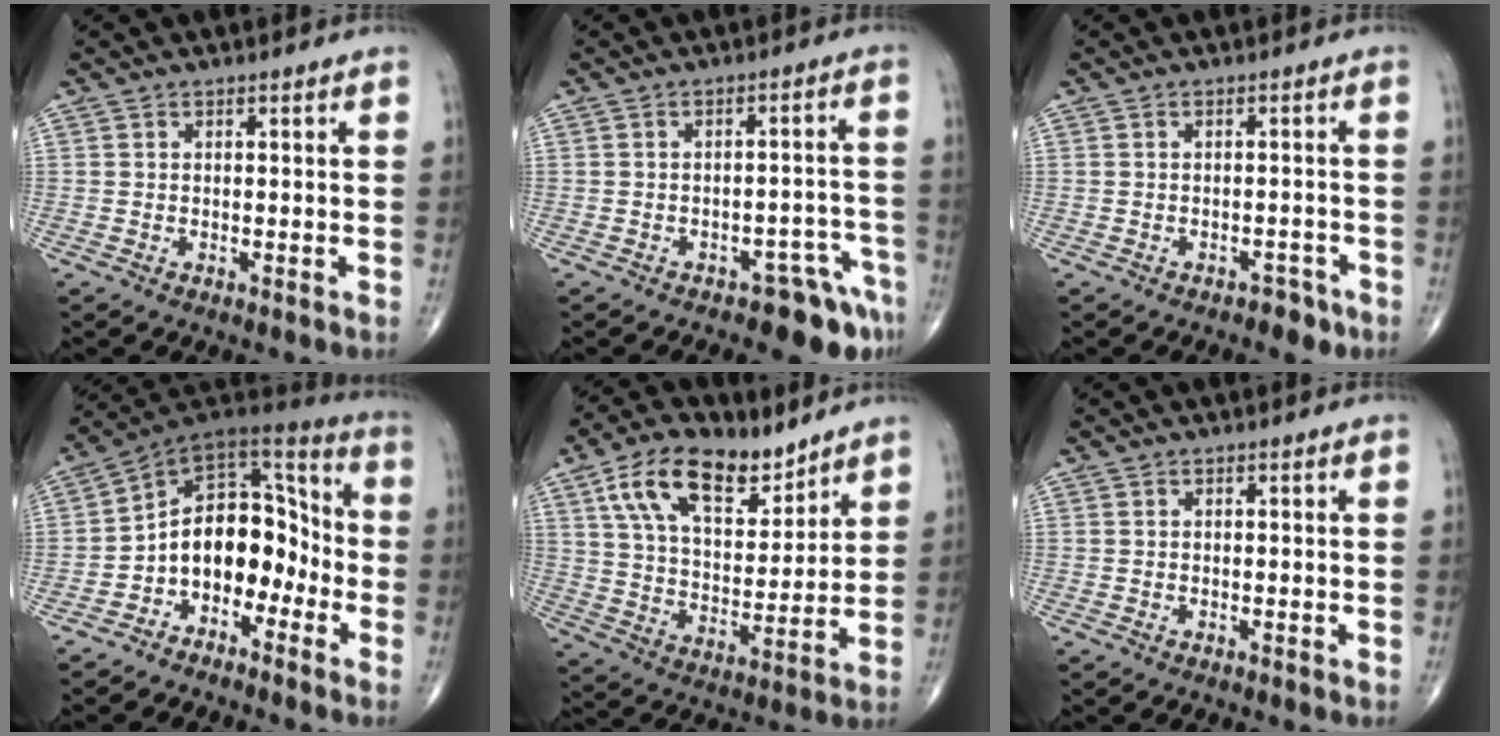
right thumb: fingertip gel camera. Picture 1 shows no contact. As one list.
[{"total": 8.2, "force": [-5.8, 3.3, 4.7], "torque": [-0.032, 0.051, -0.073]}, {"total": 2.9, "force": [-2.0, 1.6, 1.3], "torque": [-0.007, 0.013, -0.023]}, {"total": 14.0, "force": [-4.4, 9.9, 8.9], "torque": [-0.089, 0.092, -0.086]}, {"total": 16.7, "force": [10.0, 8.5, 10.3], "torque": [-0.148, -0.040, 0.183]}, {"total": 0.0}]